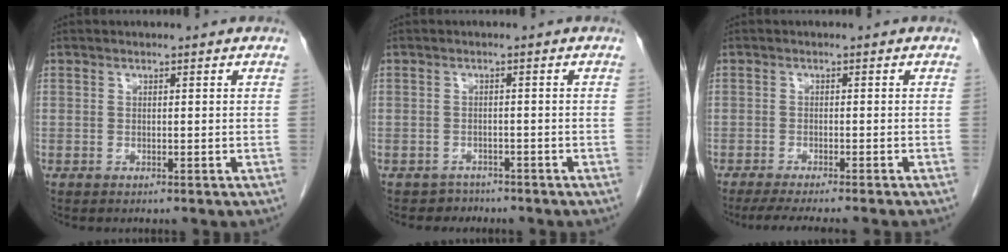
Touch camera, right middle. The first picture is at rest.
{"total": 2.3, "force": [-1.9, 1.2, -0.8], "torque": [0.004, 0.003, -0.032]}
{"total": 8.4, "force": [-7.2, -0.5, 4.2], "torque": [-0.044, -0.019, -0.108]}